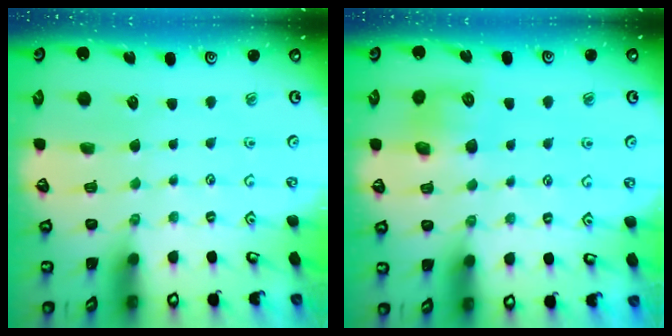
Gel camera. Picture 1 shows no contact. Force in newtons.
{"total": 7.3, "press": 7.3, "slide": 0.3}